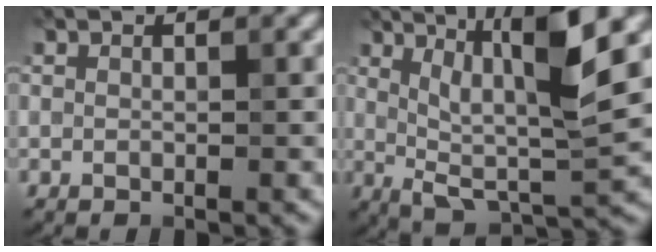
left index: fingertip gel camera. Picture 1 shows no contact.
{"total": 10.1, "force": [3.0, 2.3, 9.3], "torque": [-0.148, 0.007, 0.055]}